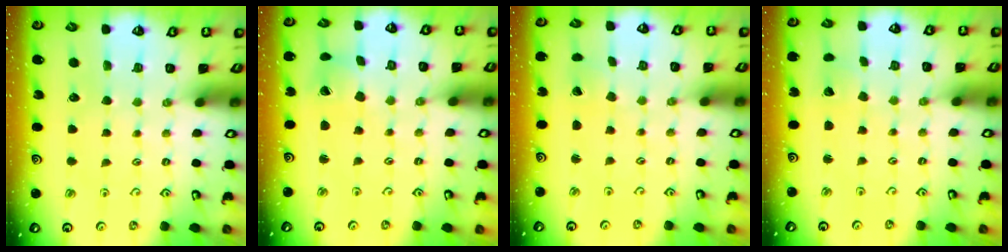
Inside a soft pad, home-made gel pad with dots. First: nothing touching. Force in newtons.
{"total": 2.4, "press": 2.4, "slide": 0.3}
{"total": 0.6, "press": 0.6, "slide": 0.1}
{"total": 1.2, "press": 1.2, "slide": 0.1}